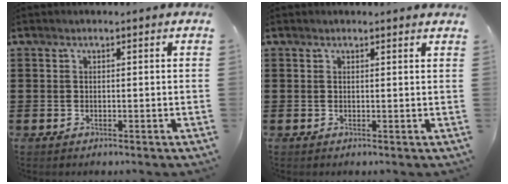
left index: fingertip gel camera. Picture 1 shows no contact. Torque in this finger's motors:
{"motor_torque": [0.21, 0.19, 0.01, 0.01]}